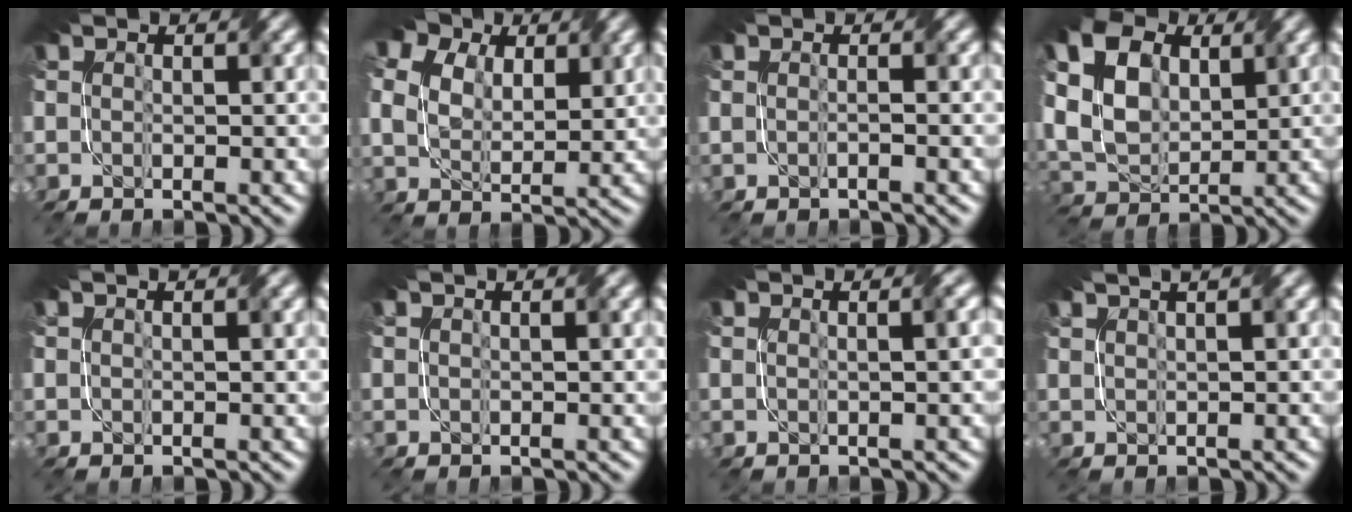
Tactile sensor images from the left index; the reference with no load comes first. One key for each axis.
{"total": 14.0, "fx": 7.2, "fy": 9.5, "fz": 7.4, "tx": -0.152, "ty": 0.042, "tz": 0.119}
{"total": 0.6, "fx": -0.3, "fy": 0.1, "fz": 0.6, "tx": -0.015, "ty": -0.007, "tz": -0.012}
{"total": 9.9, "fx": 3.1, "fy": 6.6, "fz": 6.7, "tx": -0.166, "ty": 0.014, "tz": 0.059}
{"total": 2.5, "fx": 1.5, "fy": 0.9, "fz": 1.7, "tx": -0.011, "ty": 0.003, "tz": 0.012}
{"total": 2.0, "fx": 1.3, "fy": 0.7, "fz": 1.4, "tx": -0.012, "ty": 0.000, "tz": 0.011}
{"total": 3.1, "fx": 1.0, "fy": 1.4, "fz": 2.6, "tx": -0.015, "ty": 0.014, "tz": -0.001}
{"total": 4.9, "fx": 3.1, "fy": 2.0, "fz": 3.2, "tx": -0.028, "ty": 0.034, "tz": 0.026}